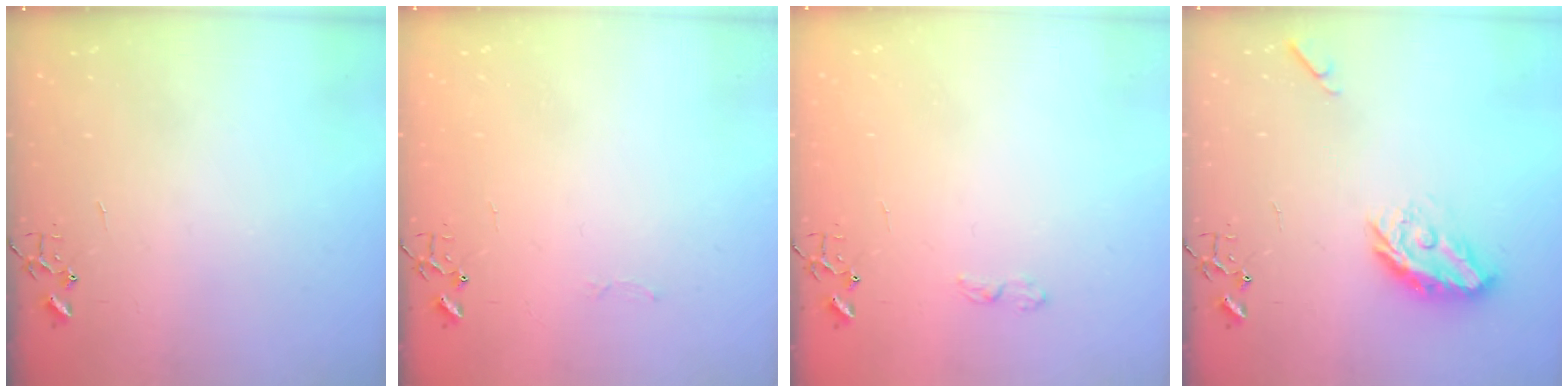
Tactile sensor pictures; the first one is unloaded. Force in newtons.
{"total": 2.5, "press": 2.5, "slide": 0.4}
{"total": 4.4, "press": 4.3, "slide": 0.7}
{"total": 11.3, "press": 11.3, "slide": 0.6}